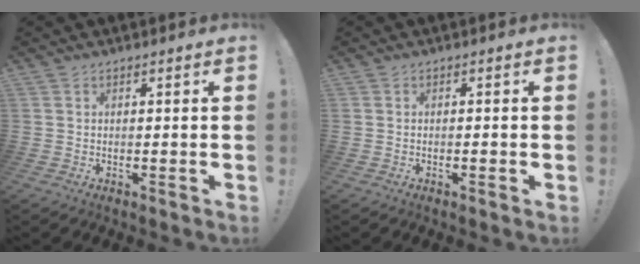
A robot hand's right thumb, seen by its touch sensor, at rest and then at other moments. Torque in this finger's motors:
{"motor_torque": [-0.09, -0.21, -0.03, -0.08, -0.01]}